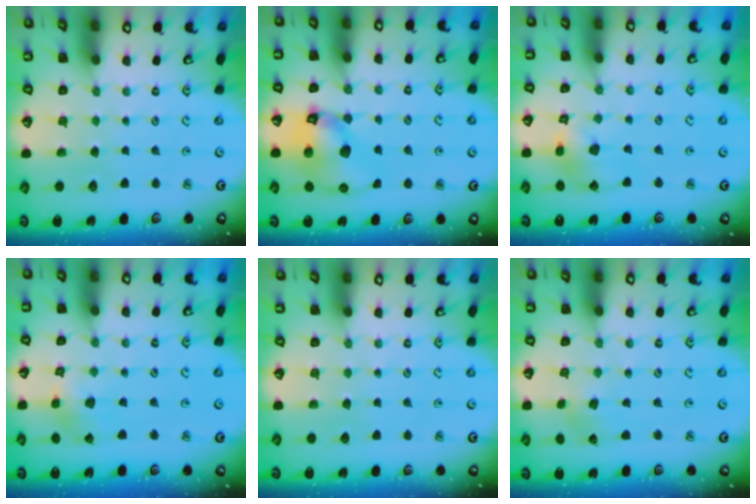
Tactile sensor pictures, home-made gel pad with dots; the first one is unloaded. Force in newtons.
{"total": 12.9, "press": 12.8, "slide": 1.8}
{"total": 10.5, "press": 10.4, "slide": 1.4}
{"total": 2.7, "press": 2.7, "slide": 0.2}
{"total": 0.0}
{"total": 2.6, "press": 2.6, "slide": 0.4}